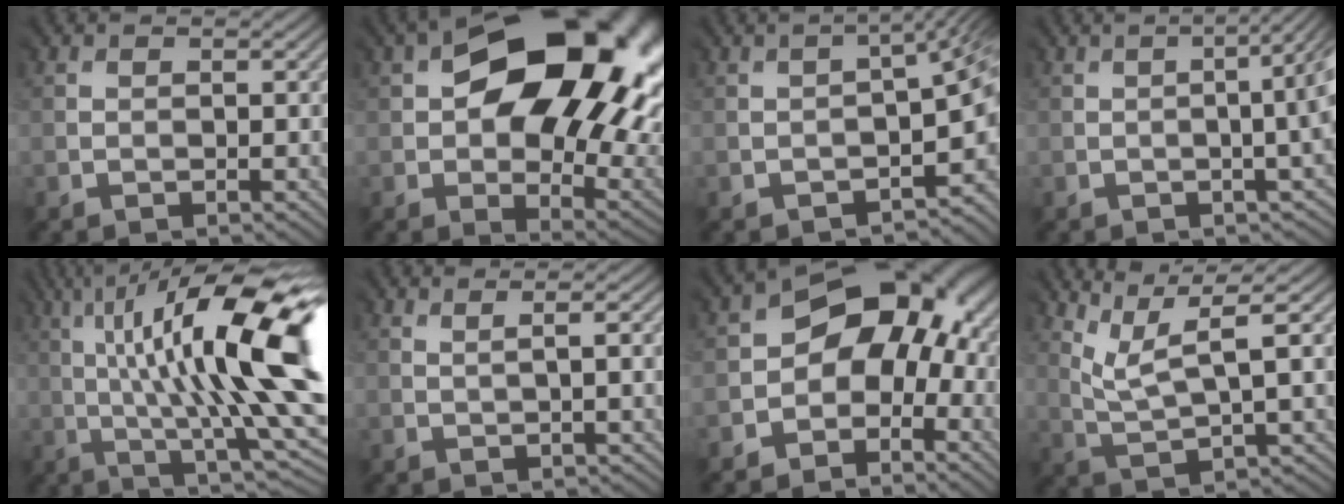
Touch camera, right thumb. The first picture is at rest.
{"total": 19.8, "force": [6.0, 12.3, 14.3], "torque": [-0.218, -0.007, 0.129]}
{"total": 8.2, "force": [-3.7, 3.2, 6.6], "torque": [-0.084, -0.032, -0.041]}
{"total": 7.1, "force": [-0.4, 1.9, 6.8], "torque": [-0.055, 0.005, -0.019]}
{"total": 17.8, "force": [3.6, 4.7, 16.8], "torque": [-0.269, 0.040, 0.076]}
{"total": 2.4, "force": [1.3, 0.2, 2.1], "torque": [-0.014, 0.015, 0.008]}
{"total": 9.5, "force": [-1.4, 7.0, 6.2], "torque": [-0.070, 0.009, -0.041]}
{"total": 5.8, "force": [3.5, 0.6, 4.5], "torque": [-0.099, 0.006, 0.075]}